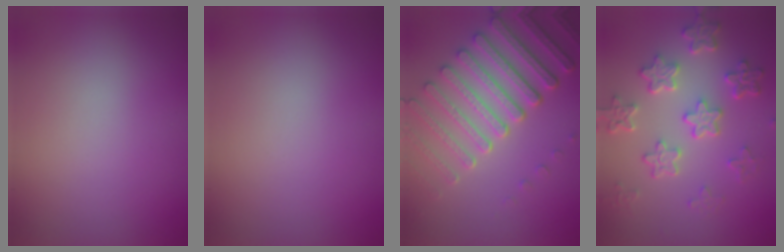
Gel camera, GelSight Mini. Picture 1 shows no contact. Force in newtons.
{"total": 0.0}
{"total": 7.0, "press": 5.5, "slide": 4.4}
{"total": 5.4, "press": 4.0, "slide": 3.6}